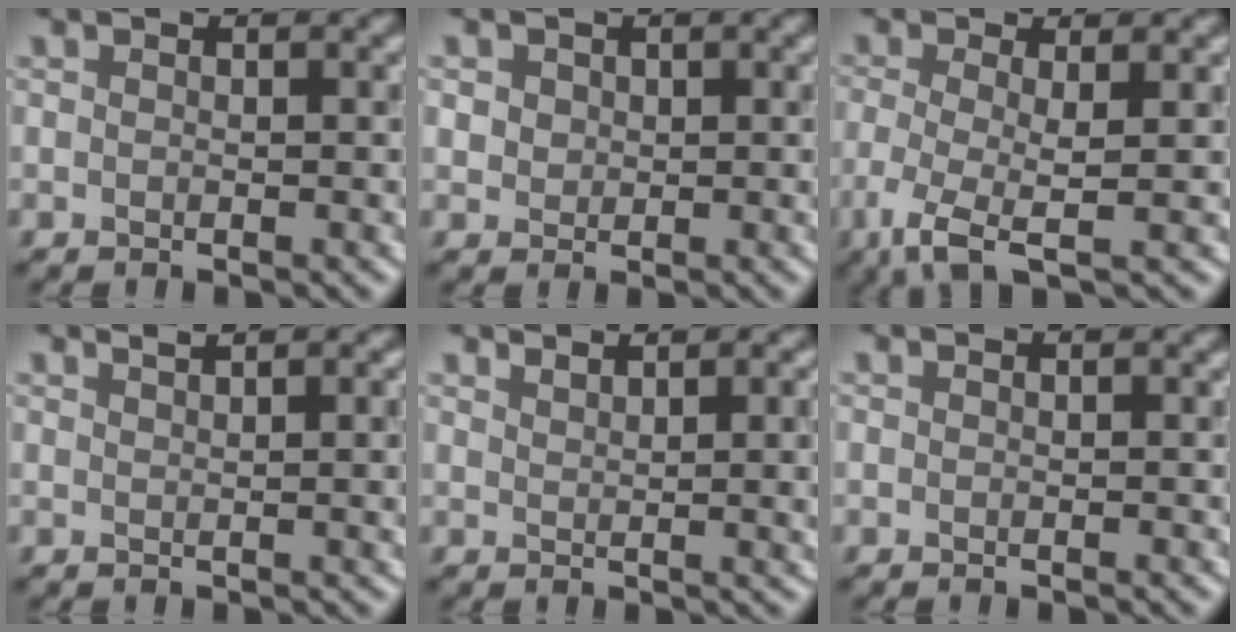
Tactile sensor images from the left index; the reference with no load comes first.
{"total": 1.5, "force": [0.7, 1.3, 0.2], "torque": [-0.005, 0.011, 0.012]}
{"total": 3.7, "force": [-1.5, 1.0, 3.2], "torque": [-0.078, -0.006, -0.037]}
{"total": 3.8, "force": [1.7, 1.2, 3.2], "torque": [-0.021, 0.013, 0.014]}
{"total": 4.6, "force": [2.3, 1.5, 3.7], "torque": [-0.027, 0.012, 0.036]}
{"total": 0.0}